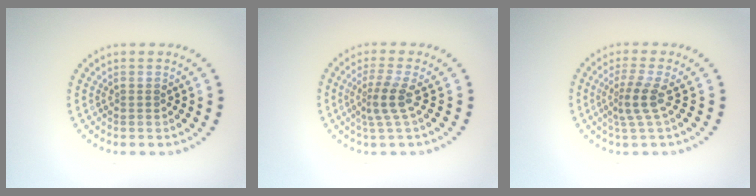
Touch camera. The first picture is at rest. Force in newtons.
{"total": 2.4, "press": 1.7, "slide": 1.7}
{"total": 2.5, "press": 1.7, "slide": 1.8}